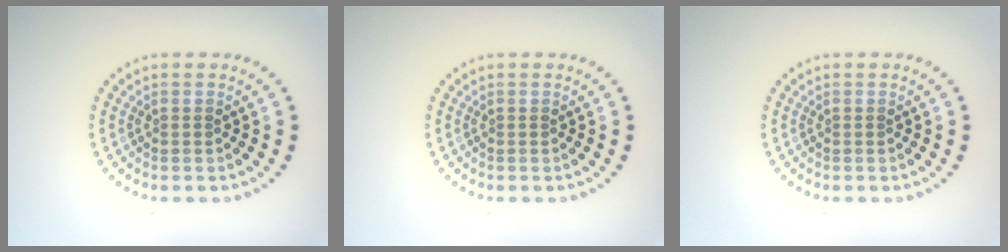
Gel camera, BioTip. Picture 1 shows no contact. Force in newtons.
{"total": 0.0}
{"total": 0.0}